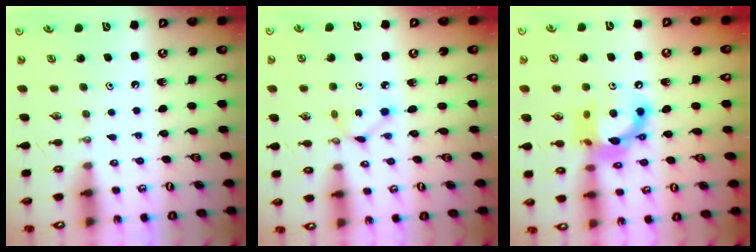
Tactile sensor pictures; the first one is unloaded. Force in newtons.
{"total": 3.0, "press": 3.0, "slide": 0.1}
{"total": 13.7, "press": 13.7, "slide": 0.9}